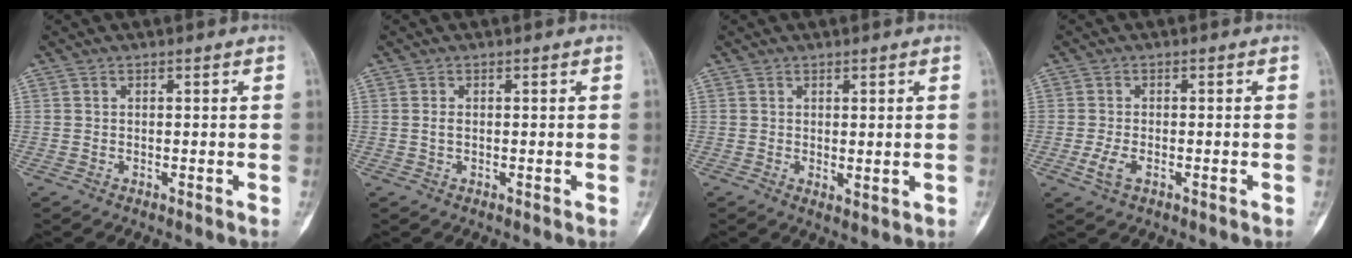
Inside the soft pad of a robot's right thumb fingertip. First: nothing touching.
{"total": 1.0, "force": [-0.1, 0.6, 0.9], "torque": [-0.015, 0.000, -0.004]}
{"total": 2.4, "force": [0.1, 1.2, 2.0], "torque": [-0.022, -0.007, 0.008]}
{"total": 3.1, "force": [-1.1, 1.6, 2.5], "torque": [-0.052, 0.003, -0.019]}